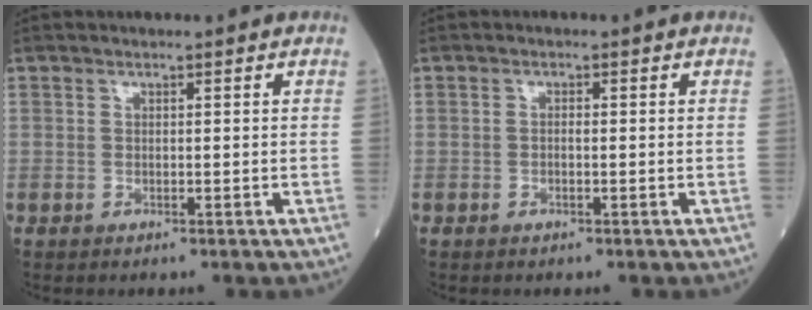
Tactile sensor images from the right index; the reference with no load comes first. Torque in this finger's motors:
{"motor_torque": [-0.07, 0.06, -0.06, -0.01]}